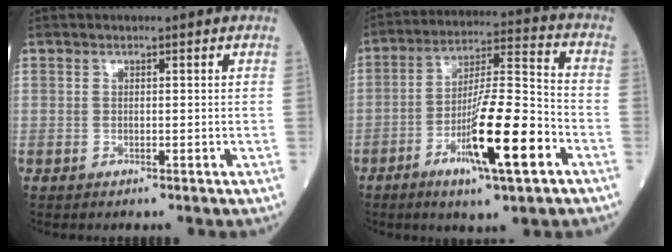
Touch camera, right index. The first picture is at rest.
{"total": 14.5, "force": [-6.2, 1.3, 13.0], "torque": [-0.231, -0.010, -0.103]}